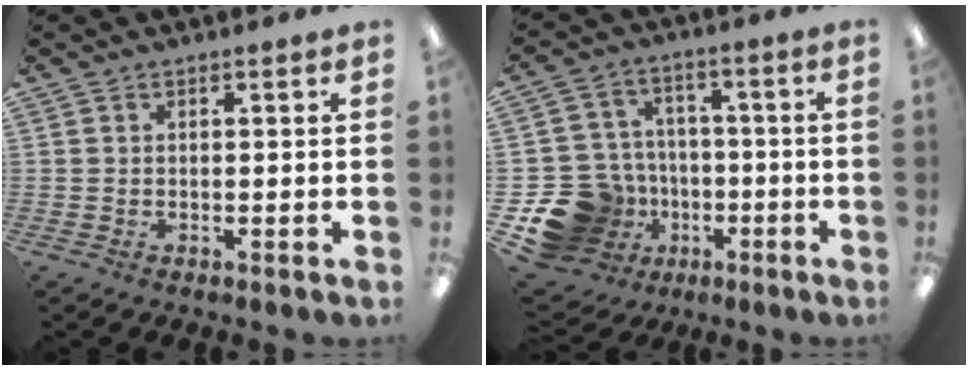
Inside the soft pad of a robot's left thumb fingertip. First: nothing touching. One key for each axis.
{"total": 16.5, "fx": -6.4, "fy": 14.0, "fz": 6.1, "tx": -0.134, "ty": 0.043, "tz": -0.083}